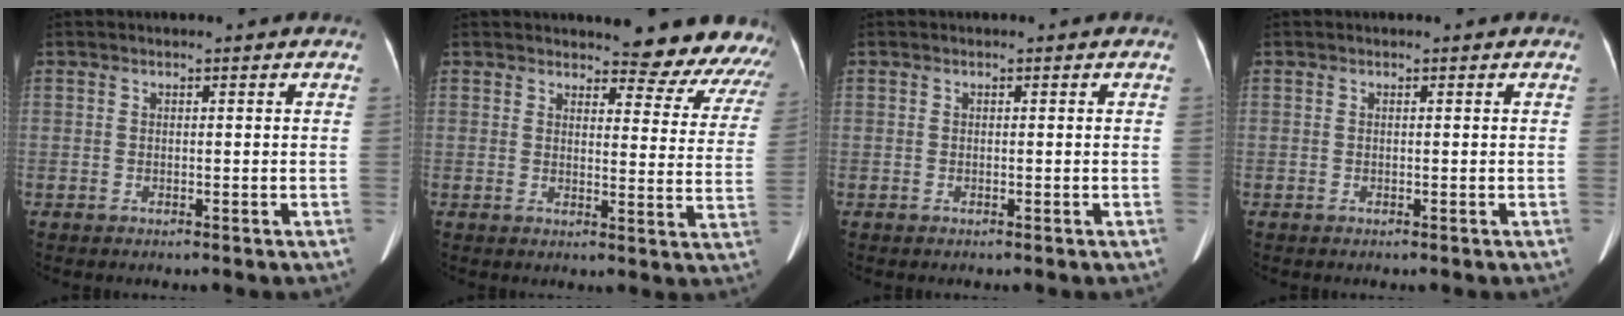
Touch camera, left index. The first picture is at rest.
{"total": 13.2, "force": [12.8, 2.6, 1.9], "torque": [0.015, -0.069, 0.113]}
{"total": 0.0}
{"total": 0.0}